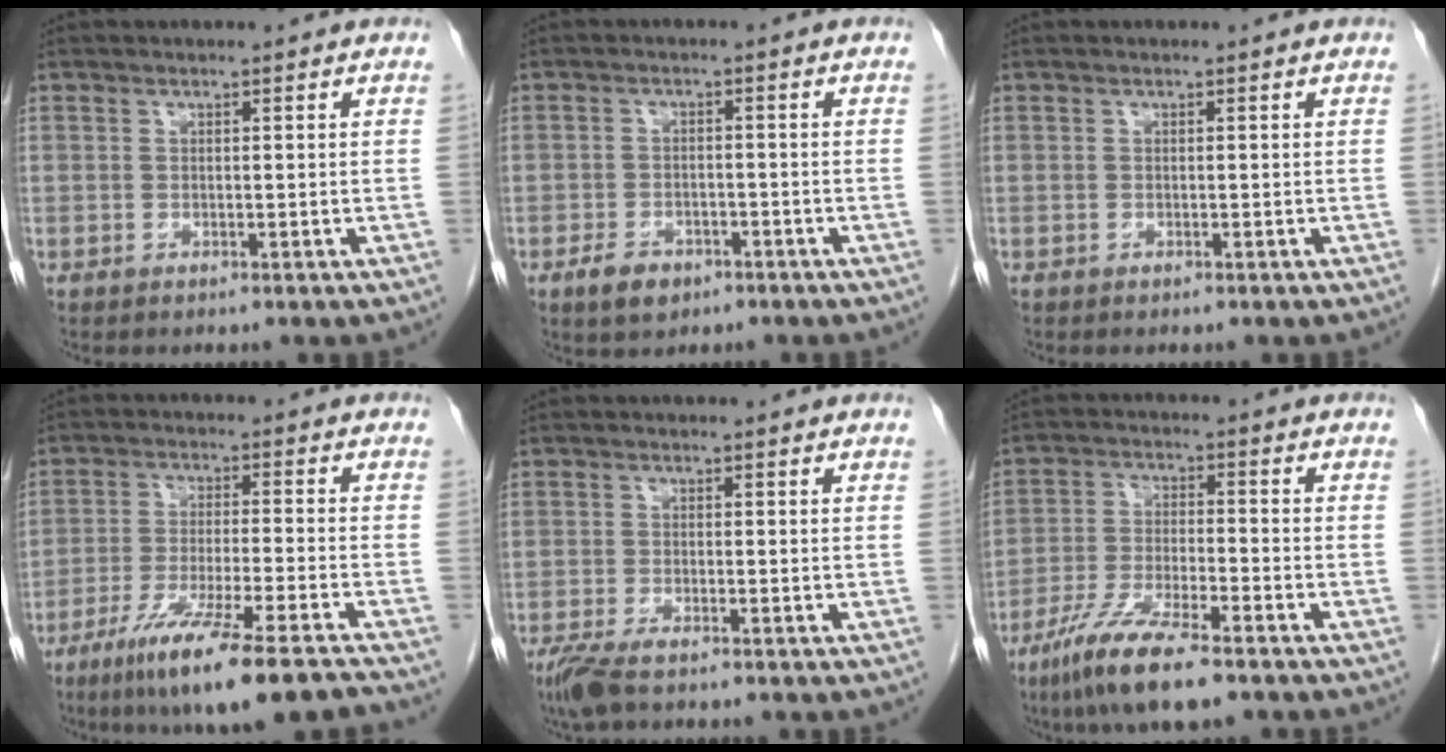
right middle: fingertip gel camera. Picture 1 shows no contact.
{"total": 4.2, "force": [-2.6, 2.4, 2.2], "torque": [-0.044, -0.001, -0.038]}
{"total": 0.0}
{"total": 14.6, "force": [-10.7, 0.0, 10.0], "torque": [-0.167, -0.045, -0.177]}
{"total": 4.4, "force": [-3.2, 0.9, 2.8], "torque": [-0.058, -0.012, -0.056]}
{"total": 10.6, "force": [-7.4, 1.4, 7.5], "torque": [-0.151, -0.028, -0.136]}